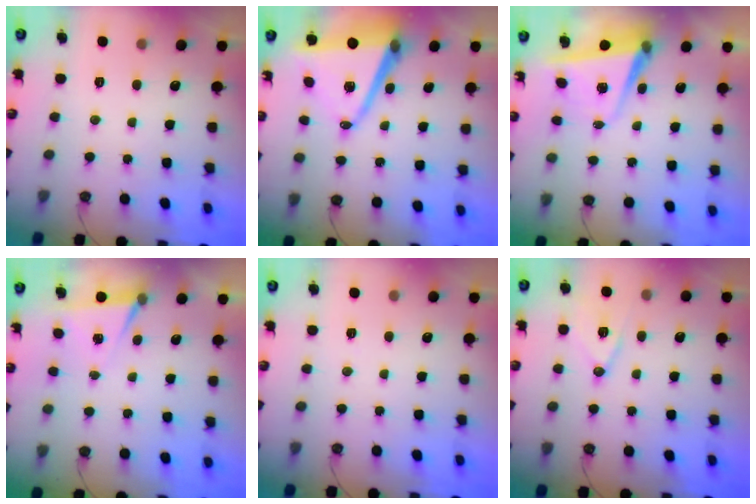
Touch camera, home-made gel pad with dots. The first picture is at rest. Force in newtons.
{"total": 12.3, "press": 11.5, "slide": 4.4}
{"total": 4.9, "press": 4.8, "slide": 1.2}
{"total": 5.2, "press": 2.7, "slide": 4.4}
{"total": 2.5, "press": 1.7, "slide": 1.8}
{"total": 10.9, "press": 10.6, "slide": 2.6}